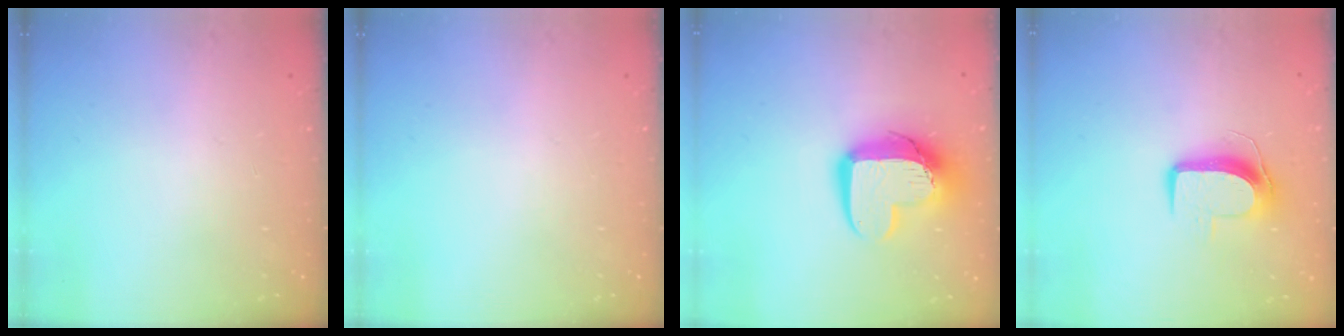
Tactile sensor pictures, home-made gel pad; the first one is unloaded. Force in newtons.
{"total": 0.0}
{"total": 13.3, "press": 13.3, "slide": 1.4}
{"total": 9.5, "press": 9.5, "slide": 0.3}